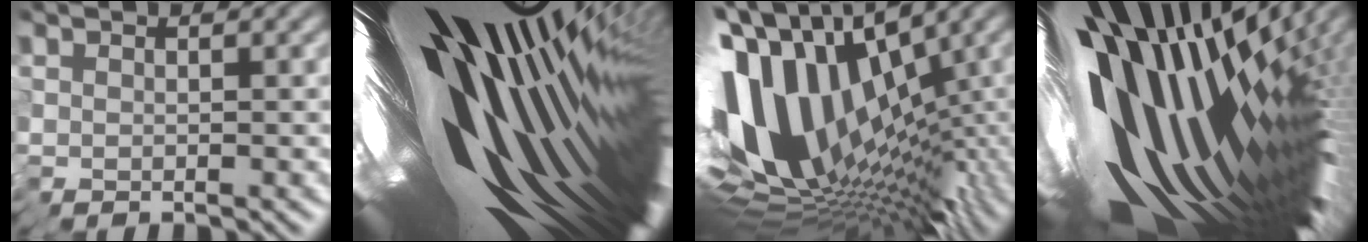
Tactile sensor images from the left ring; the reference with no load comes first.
{"total": 20.3, "force": [-0.1, 6.6, 19.2], "torque": [-0.272, -0.012, 0.011]}
{"total": 14.2, "force": [-0.2, 7.4, 12.1], "torque": [-0.240, 0.019, 0.006]}
{"total": 18.3, "force": [0.1, 5.7, 17.4], "torque": [-0.254, -0.016, 0.006]}